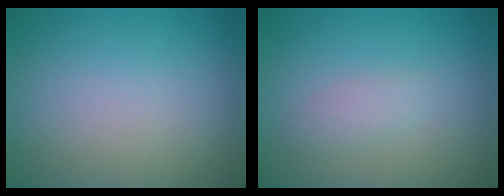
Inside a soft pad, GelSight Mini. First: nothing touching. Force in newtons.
{"total": 1.3, "press": 1.3, "slide": 0.0}